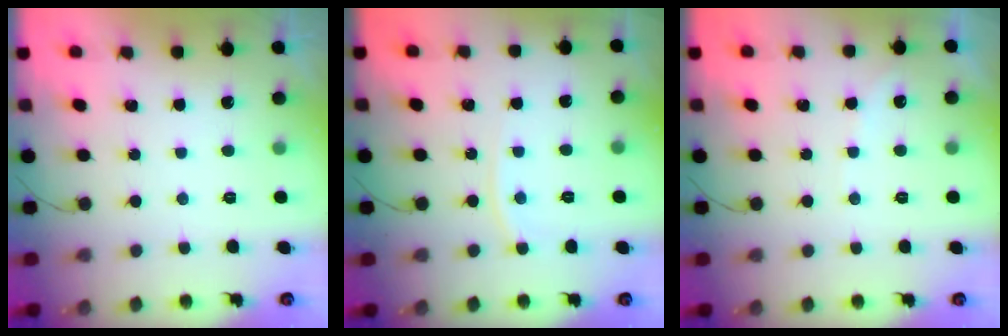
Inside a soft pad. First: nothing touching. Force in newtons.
{"total": 4.5, "press": 4.5, "slide": 0.5}
{"total": 4.9, "press": 4.8, "slide": 0.9}